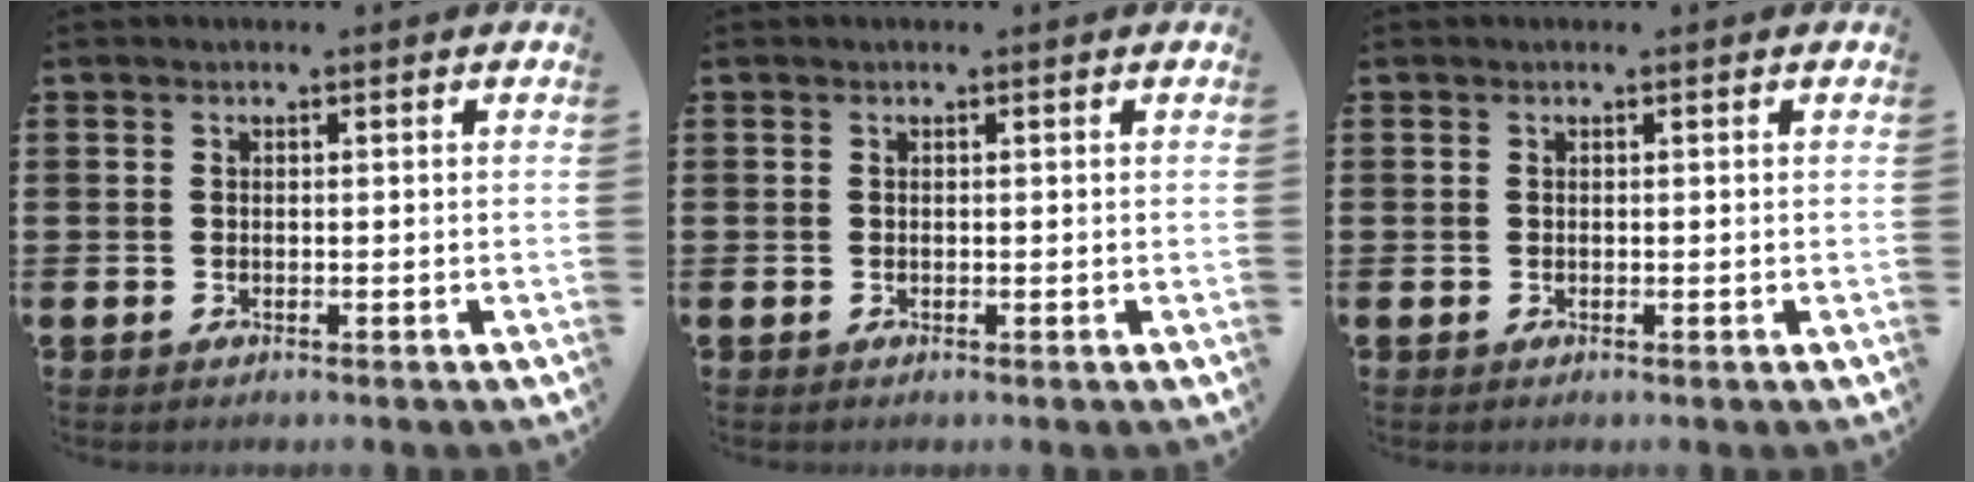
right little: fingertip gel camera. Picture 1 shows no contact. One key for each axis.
{"total": 0.0}
{"total": 0.0}